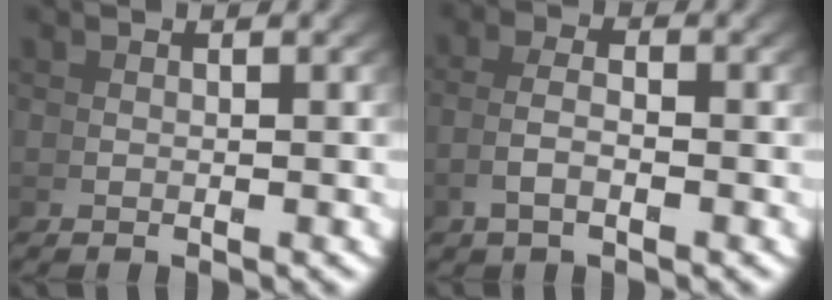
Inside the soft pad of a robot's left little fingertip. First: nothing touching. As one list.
[{"total": 2.1, "force": [-0.6, 0.8, 1.8], "torque": [-0.043, -0.011, -0.005]}]